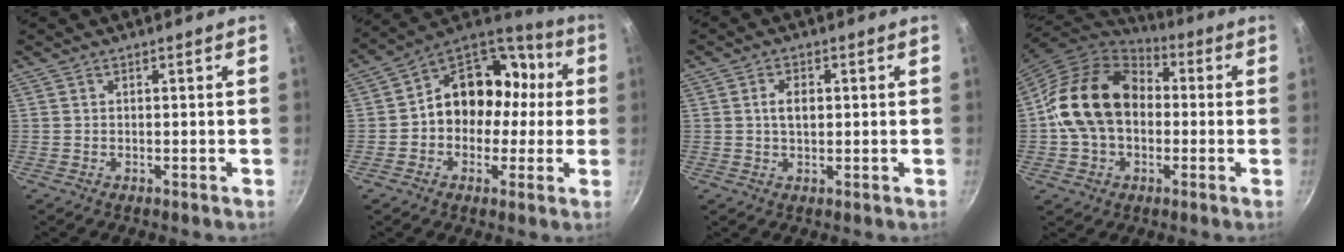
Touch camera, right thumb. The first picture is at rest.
{"total": 17.0, "force": [0.3, 12.7, 11.3], "torque": [-0.111, 0.051, -0.005]}
{"total": 3.5, "force": [0.5, 2.1, 2.8], "torque": [-0.045, 0.003, 0.009]}
{"total": 18.3, "force": [-0.3, 13.1, 12.7], "torque": [-0.218, 0.033, -0.012]}